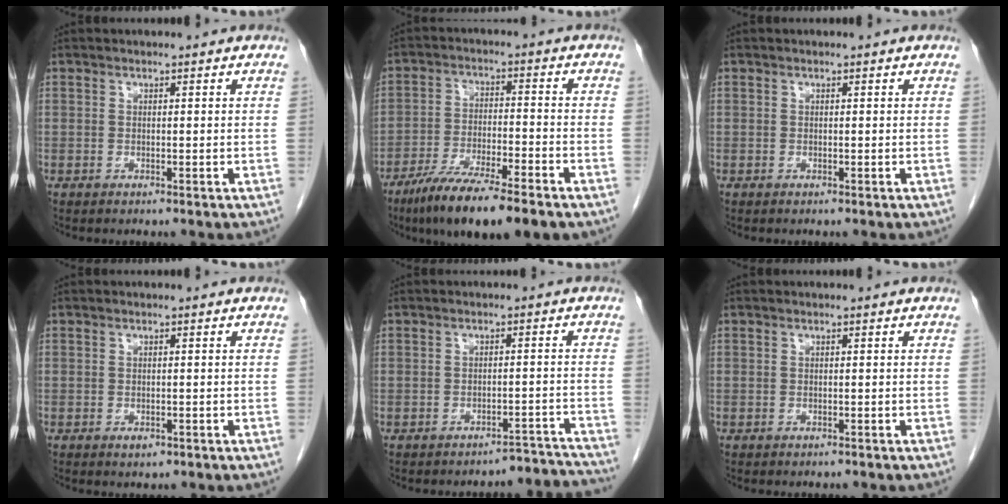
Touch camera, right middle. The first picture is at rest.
{"total": 12.8, "force": [-9.1, 1.6, 8.9], "torque": [-0.153, -0.030, -0.154]}
{"total": 0.0}
{"total": 1.2, "force": [-0.6, 0.6, 0.8], "torque": [-0.012, 0.000, -0.004]}
{"total": 5.3, "force": [-5.1, 0.0, -1.4], "torque": [0.040, 0.026, -0.056]}
{"total": 0.0}